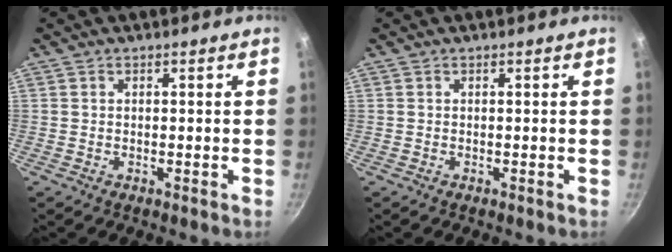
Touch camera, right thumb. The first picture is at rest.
{"total": 0.0}